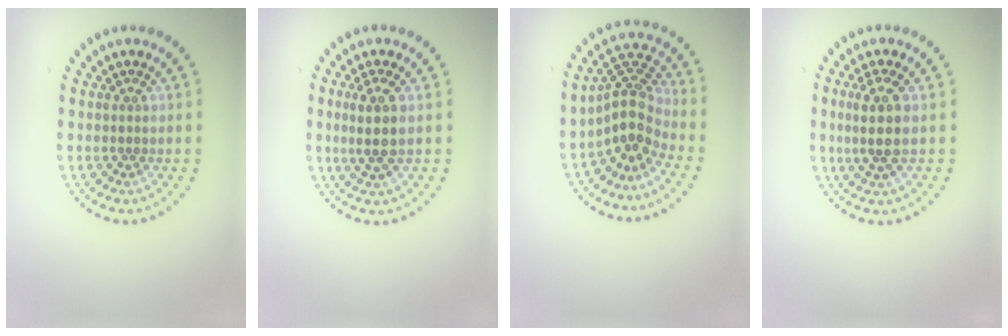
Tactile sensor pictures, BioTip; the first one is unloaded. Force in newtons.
{"total": 2.5, "press": 2.1, "slide": 1.3}
{"total": 4.1, "press": 3.1, "slide": 2.8}
{"total": 3.0, "press": 2.5, "slide": 1.6}